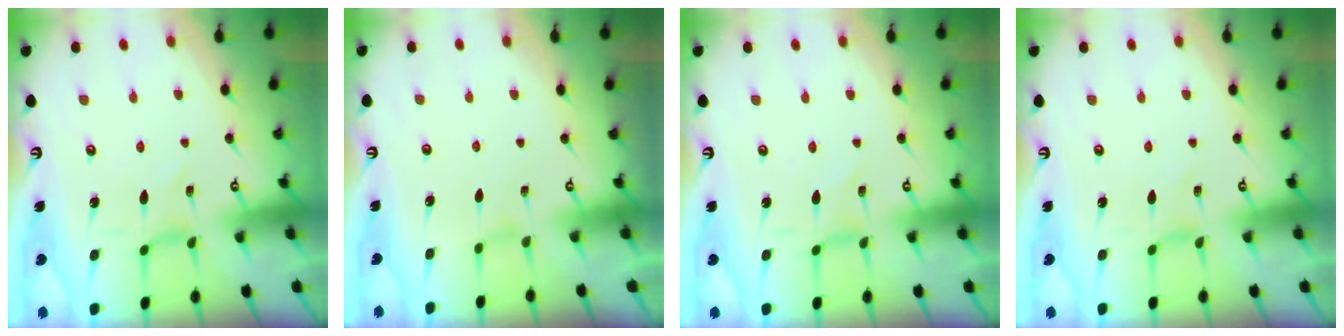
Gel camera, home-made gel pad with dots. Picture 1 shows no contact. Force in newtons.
{"total": 0.8, "press": 0.7, "slide": 0.3}
{"total": 0.5, "press": 0.5, "slide": 0.1}
{"total": 0.0}